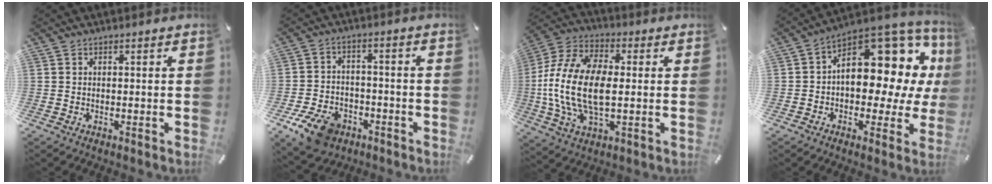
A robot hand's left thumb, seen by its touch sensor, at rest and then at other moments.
{"total": 10.1, "force": [-5.9, 6.6, 4.9], "torque": [-0.095, 0.040, -0.102]}
{"total": 16.9, "force": [-0.8, 9.5, 13.9], "torque": [-0.308, -0.005, -0.014]}
{"total": 14.3, "force": [5.0, 9.2, 9.8], "torque": [-0.118, -0.063, 0.086]}